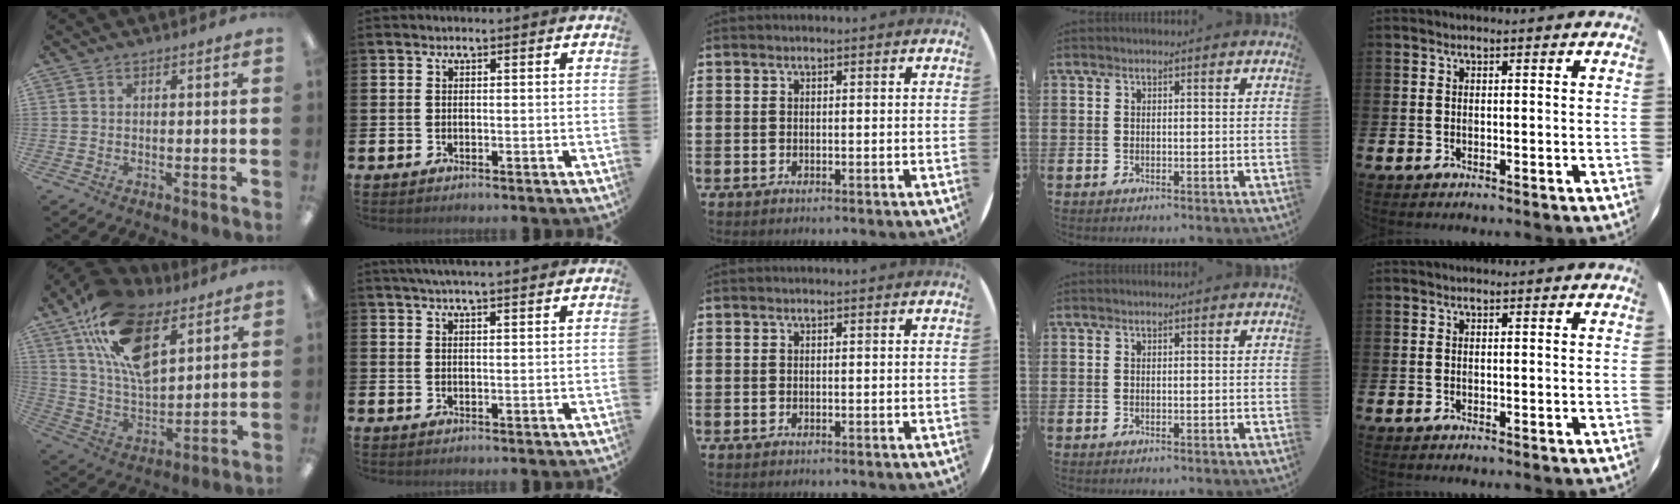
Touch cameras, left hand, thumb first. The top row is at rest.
{"thumb": {"total": 20.2, "force": [10.2, 10.8, 13.7], "torque": [-0.248, -0.030, 0.184]}, "index": {"total": 3.4, "force": [3.2, -0.1, 1.1], "torque": [-0.029, -0.005, 0.059]}}